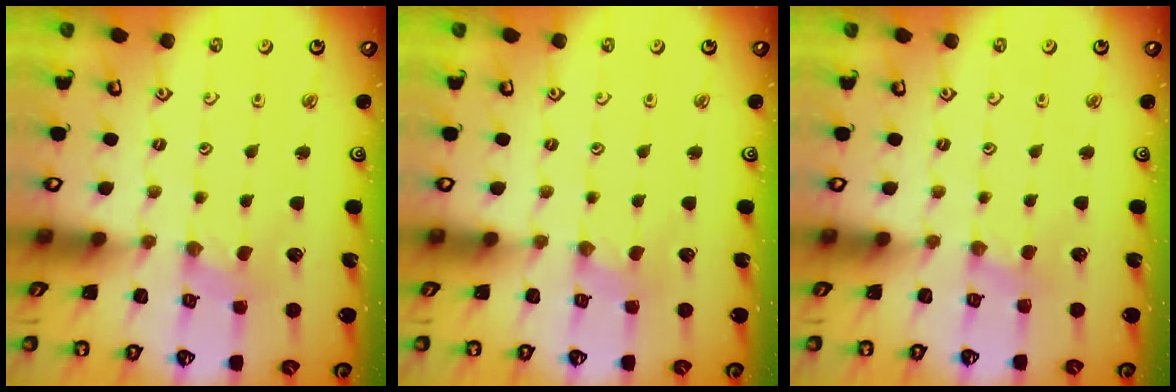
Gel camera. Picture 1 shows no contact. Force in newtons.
{"total": 0.0}
{"total": 1.9, "press": 1.8, "slide": 0.3}